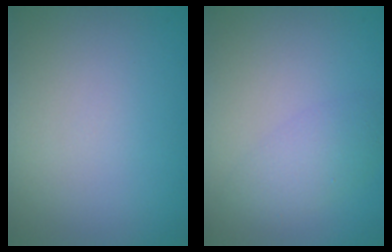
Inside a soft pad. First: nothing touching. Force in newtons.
{"total": 2.7, "press": 2.7, "slide": 0.2}